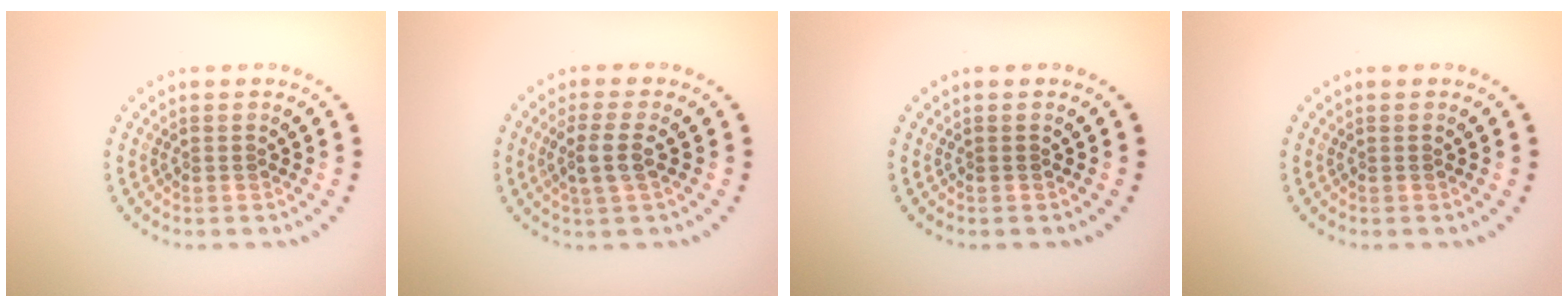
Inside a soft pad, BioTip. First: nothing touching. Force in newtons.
{"total": 2.4, "press": 2.0, "slide": 1.3}
{"total": 0.0}
{"total": 0.0}